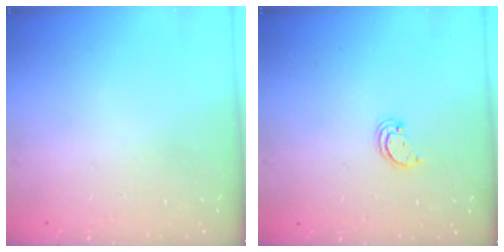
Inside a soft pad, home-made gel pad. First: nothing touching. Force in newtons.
{"total": 2.2, "press": 2.2, "slide": 0.1}